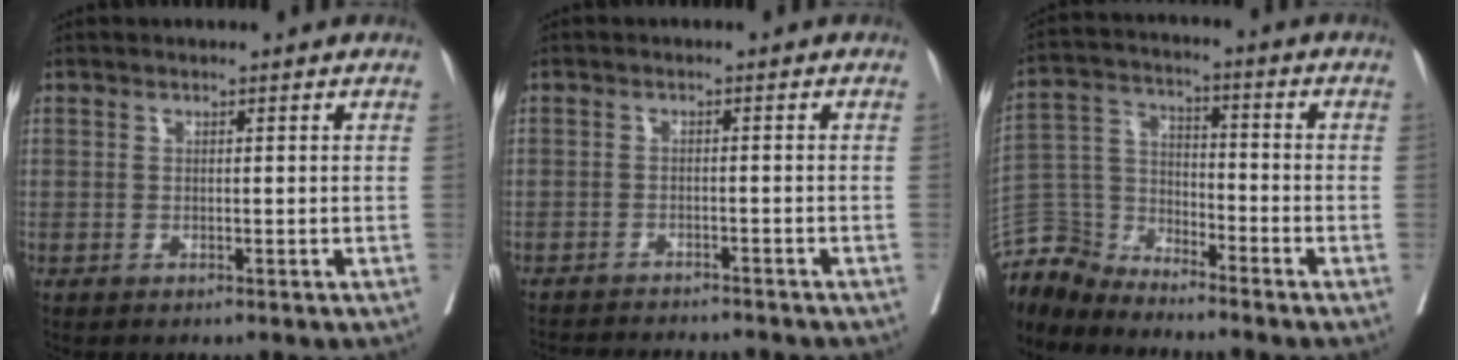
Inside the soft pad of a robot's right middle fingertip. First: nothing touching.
{"total": 10.1, "force": [-9.6, 0.7, 3.2], "torque": [-0.046, -0.008, -0.129]}
{"total": 7.9, "force": [-7.8, 1.0, -0.8], "torque": [0.013, 0.019, -0.157]}